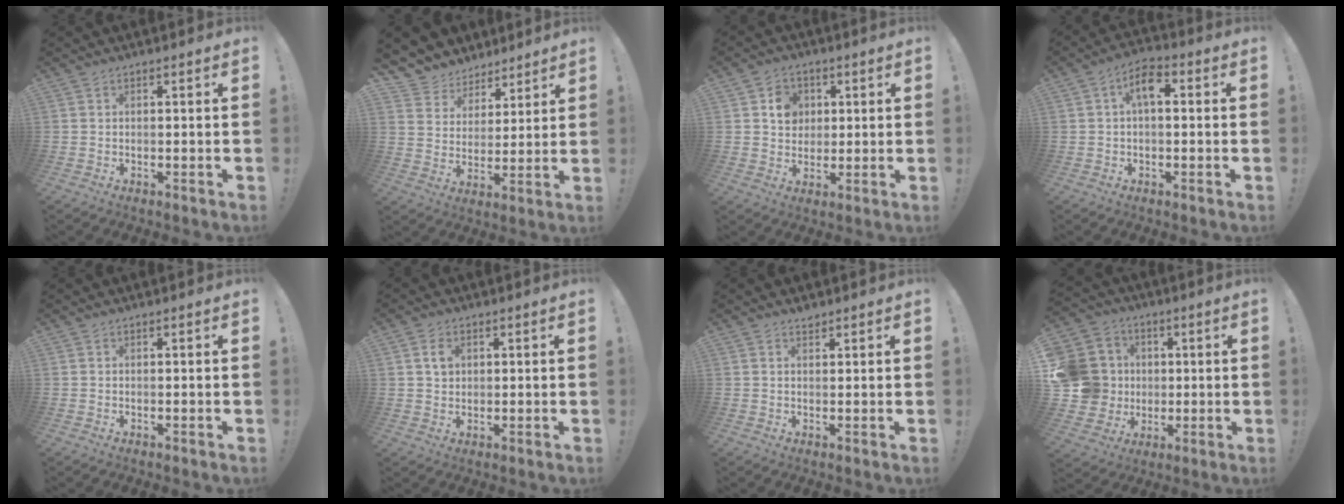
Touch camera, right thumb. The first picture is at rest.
{"total": 7.7, "force": [5.2, 5.7, 0.4], "torque": [-0.011, -0.048, 0.106]}
{"total": 7.5, "force": [2.4, 6.6, 2.7], "torque": [-0.024, -0.007, 0.044]}
{"total": 6.7, "force": [1.0, 3.4, 5.7], "torque": [-0.090, 0.007, 0.015]}
{"total": 0.0}
{"total": 3.5, "force": [1.4, 2.4, 2.0], "torque": [-0.028, -0.001, 0.025]}
{"total": 1.3, "force": [1.3, 0.3, 0.1], "torque": [0.013, -0.012, 0.022]}
{"total": 17.5, "force": [0.7, 15.8, 7.5], "torque": [-0.134, 0.013, 0.038]}